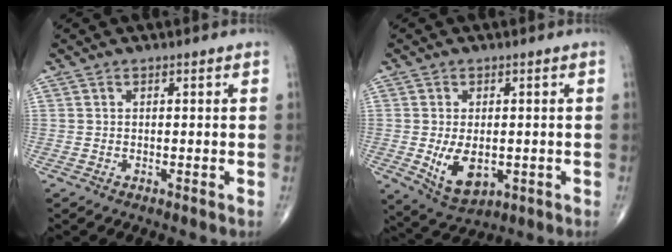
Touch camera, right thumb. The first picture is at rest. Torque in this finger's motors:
{"motor_torque": [-0.22, 0.80, 0.51, 0.35, 0.20]}